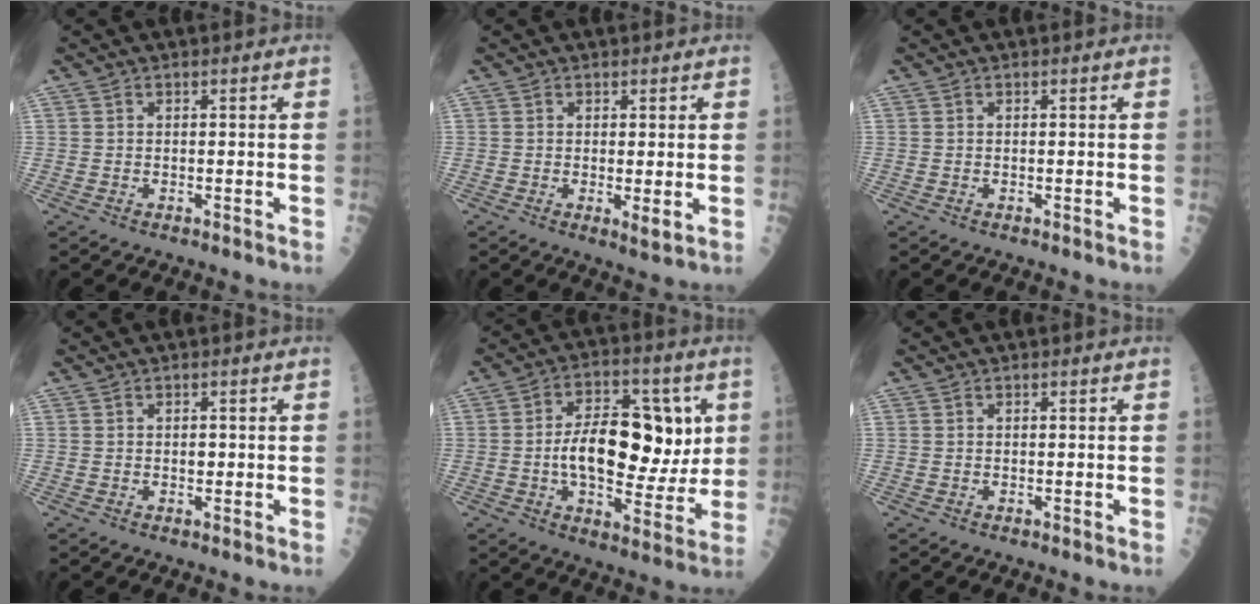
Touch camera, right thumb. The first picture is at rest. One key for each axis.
{"total": 2.2, "fx": -0.1, "fy": 0.4, "fz": 2.1, "tx": -0.036, "ty": -0.008, "tz": 0.000}
{"total": 0.0}
{"total": 0.9, "fx": 0.0, "fy": 0.6, "fz": 0.7, "tx": -0.004, "ty": 0.001, "tz": 0.000}
{"total": 17.9, "fx": 1.2, "fy": 9.9, "fz": 14.8, "tx": -0.188, "ty": 0.011, "tz": 0.022}
{"total": 0.0}